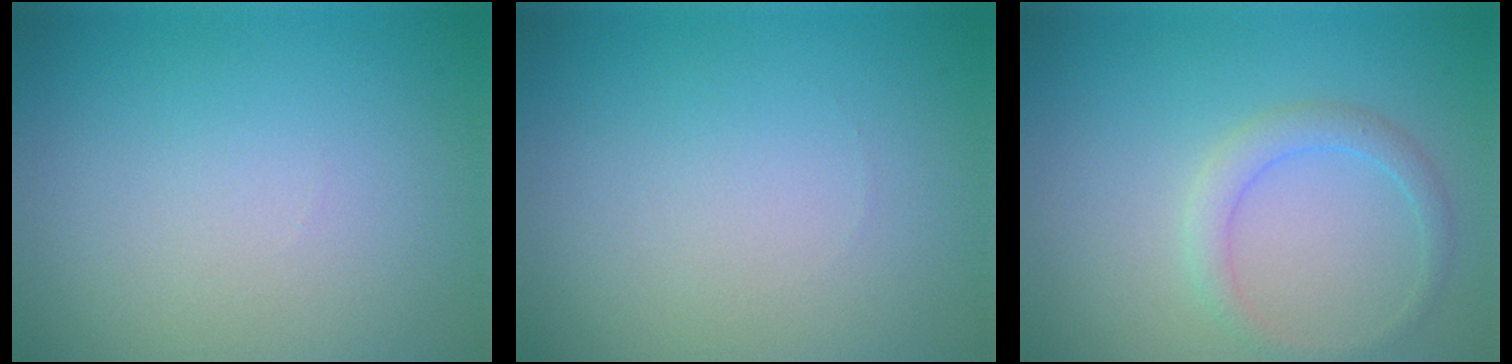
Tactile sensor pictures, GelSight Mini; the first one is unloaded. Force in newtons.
{"total": 0.0}
{"total": 1.9, "press": 1.9, "slide": 0.1}